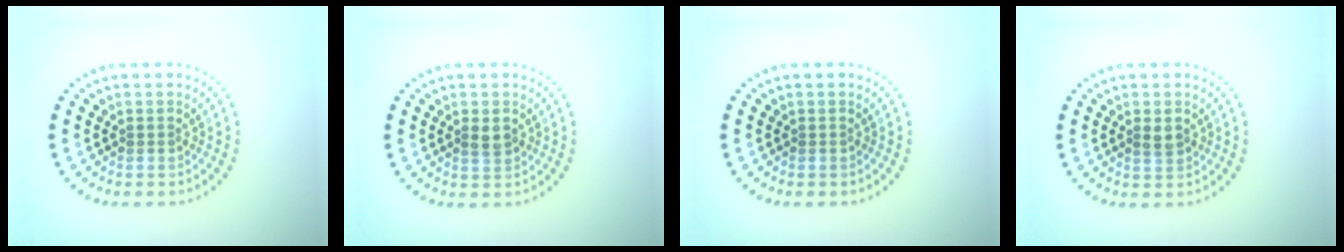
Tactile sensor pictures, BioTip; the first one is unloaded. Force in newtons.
{"total": 1.3, "press": 1.3, "slide": 0.2}
{"total": 0.0}
{"total": 1.3, "press": 1.3, "slide": 0.2}